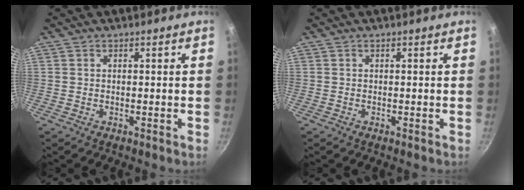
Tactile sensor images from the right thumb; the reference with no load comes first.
{"total": 0.0}